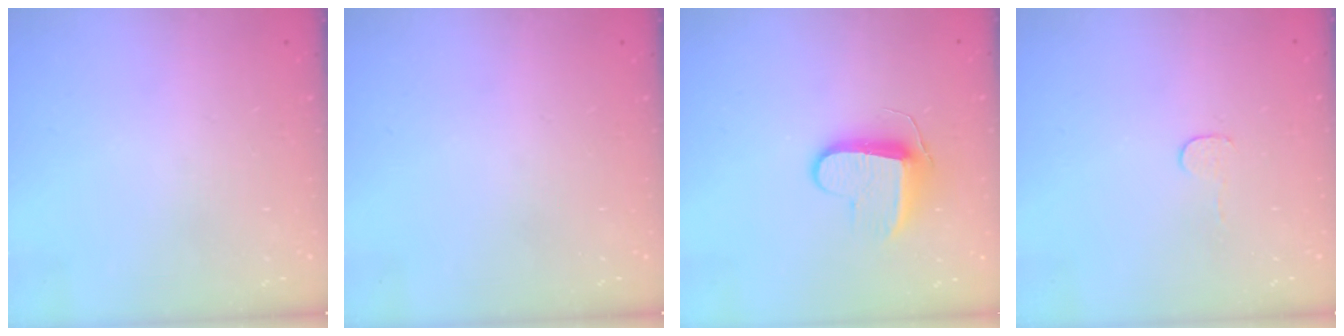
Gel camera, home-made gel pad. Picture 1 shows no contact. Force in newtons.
{"total": 0.0}
{"total": 9.1, "press": 9.1, "slide": 0.3}
{"total": 3.0, "press": 3.0, "slide": 0.3}